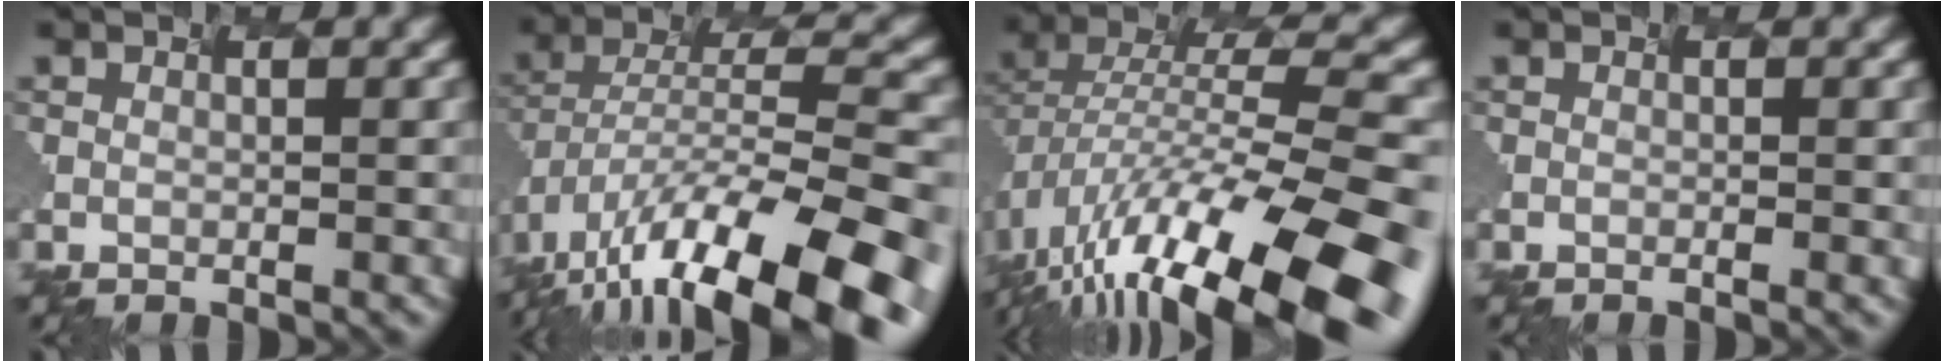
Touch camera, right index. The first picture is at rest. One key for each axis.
{"total": 14.3, "fx": -9.9, "fy": 3.8, "fz": 9.7, "tx": -0.210, "ty": -0.002, "tz": -0.140}
{"total": 15.3, "fx": -8.9, "fy": 4.5, "fz": 11.6, "tx": -0.241, "ty": -0.002, "tz": -0.120}
{"total": 0.6, "fx": -0.5, "fy": -0.1, "fz": 0.3, "tx": -0.006, "ty": -0.002, "tz": -0.002}